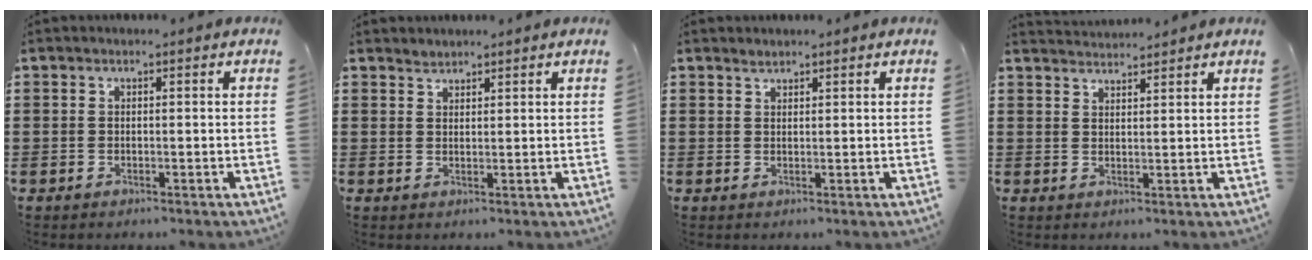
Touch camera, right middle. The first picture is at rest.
{"total": 1.4, "force": [1.3, 0.1, -0.3], "torque": [0.002, 0.001, 0.028]}
{"total": 1.1, "force": [1.1, 0.1, 0.0], "torque": [-0.002, 0.000, 0.022]}
{"total": 2.5, "force": [2.5, -0.3, -0.2], "torque": [-0.002, -0.005, 0.047]}